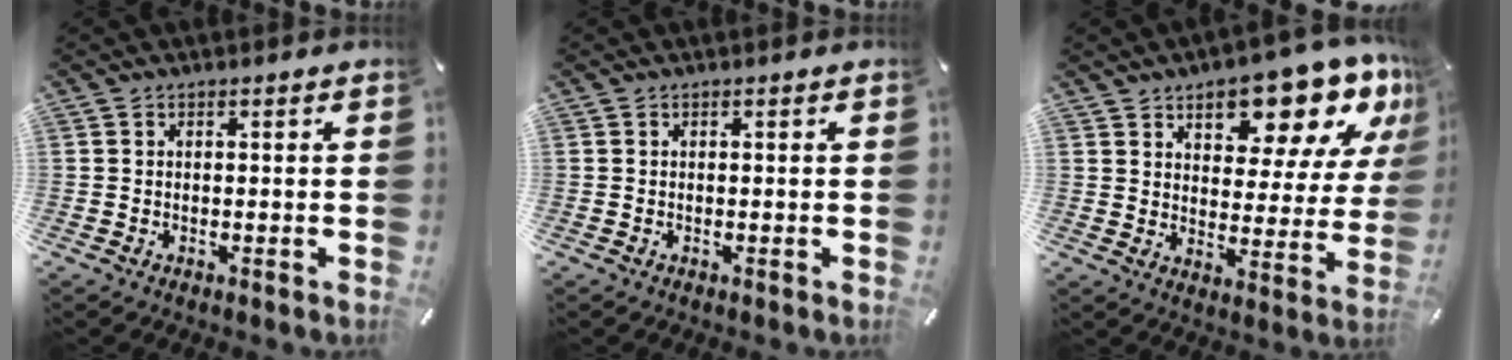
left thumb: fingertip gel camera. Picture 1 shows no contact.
{"total": 0.0}
{"total": 16.4, "force": [11.3, 7.2, 9.4], "torque": [-0.115, -0.075, 0.185]}